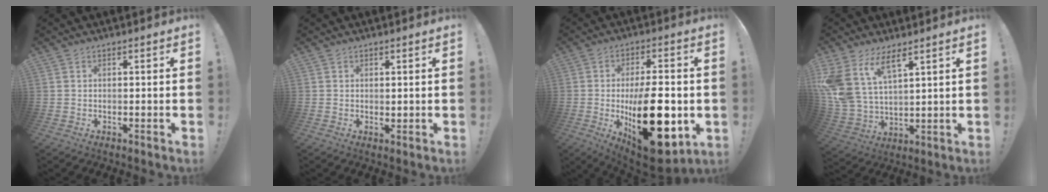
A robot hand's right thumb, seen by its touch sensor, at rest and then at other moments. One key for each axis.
{"total": 0.7, "fx": 0.6, "fy": 0.4, "fz": 0.2, "tx": -0.003, "ty": 0.000, "tz": 0.012}
{"total": 25.7, "fx": -4.2, "fy": 11.4, "fz": 22.6, "tx": -0.368, "ty": 0.009, "tz": -0.050}
{"total": 12.2, "fx": 8.1, "fy": 5.8, "fz": 7.1, "tx": -0.163, "ty": -0.046, "tz": 0.155}